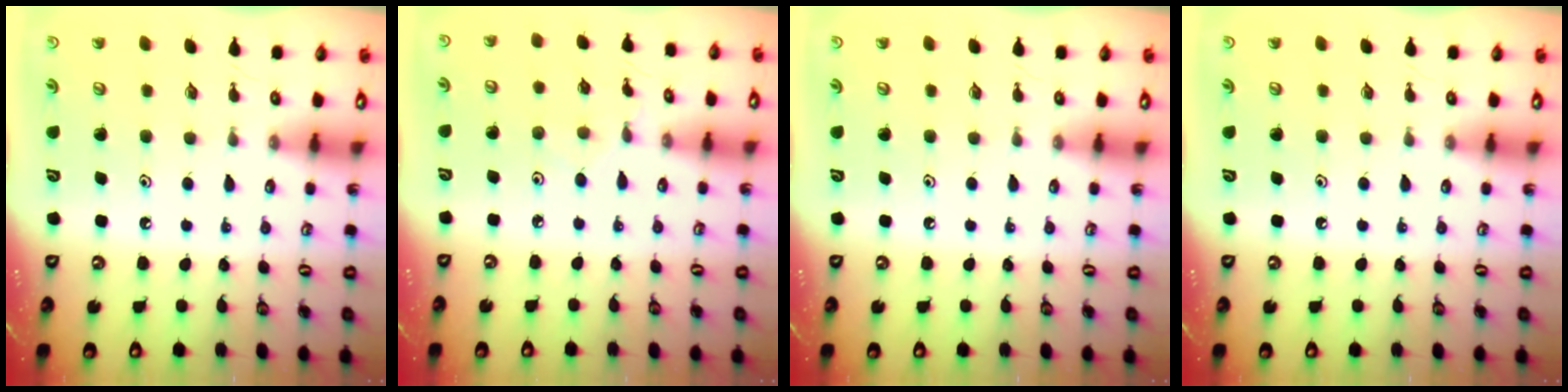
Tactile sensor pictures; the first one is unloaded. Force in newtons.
{"total": 2.2, "press": 2.2, "slide": 0.4}
{"total": 0.0}
{"total": 0.0}